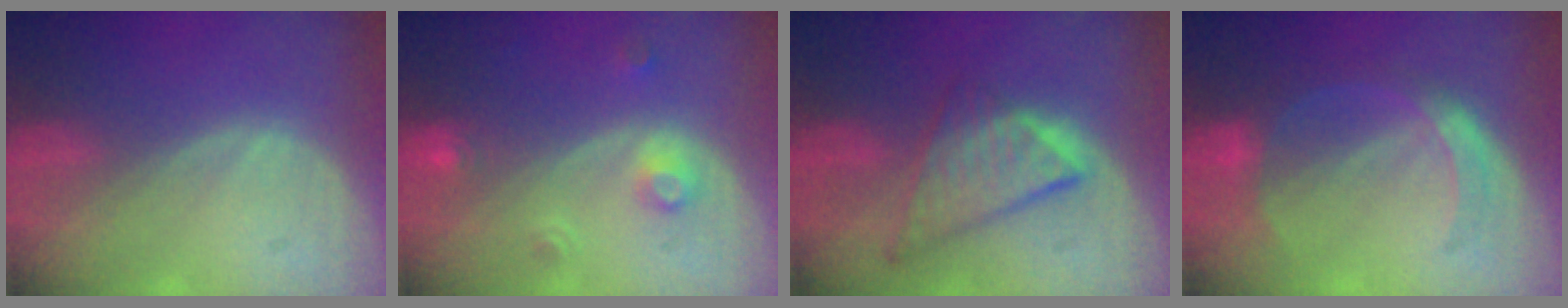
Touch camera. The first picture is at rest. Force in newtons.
{"total": 3.1, "press": 2.8, "slide": 1.2}
{"total": 8.6, "press": 7.4, "slide": 4.4}
{"total": 5.7, "press": 5.4, "slide": 1.8}